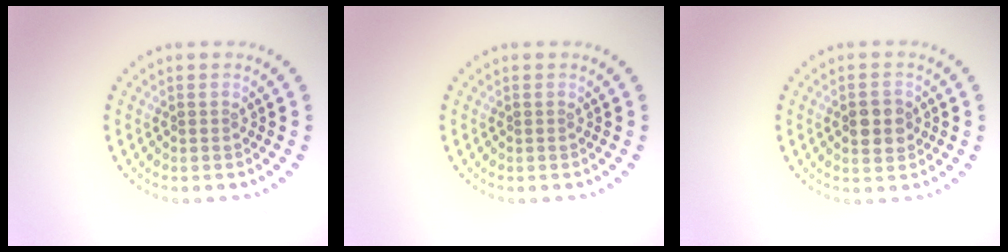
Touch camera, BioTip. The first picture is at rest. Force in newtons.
{"total": 0.0}
{"total": 2.9, "press": 2.9, "slide": 0.1}